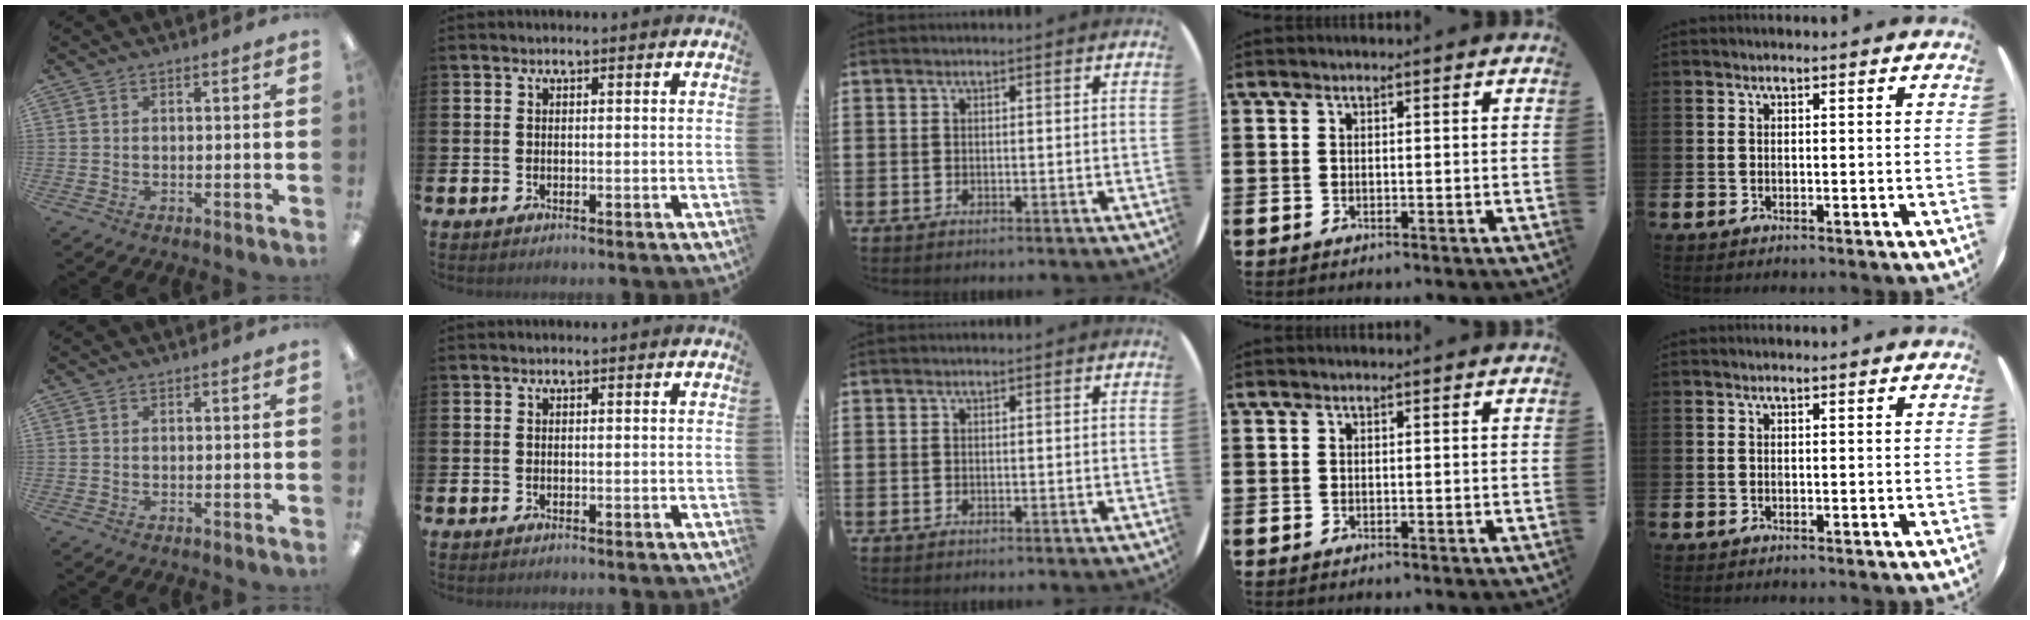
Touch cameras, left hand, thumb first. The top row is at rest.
{}